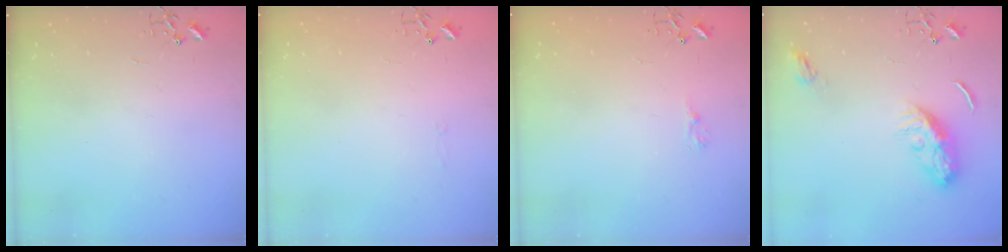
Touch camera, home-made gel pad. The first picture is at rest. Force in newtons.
{"total": 2.6, "press": 2.6, "slide": 0.5}
{"total": 6.6, "press": 6.5, "slide": 0.8}
{"total": 10.8, "press": 10.8, "slide": 0.2}